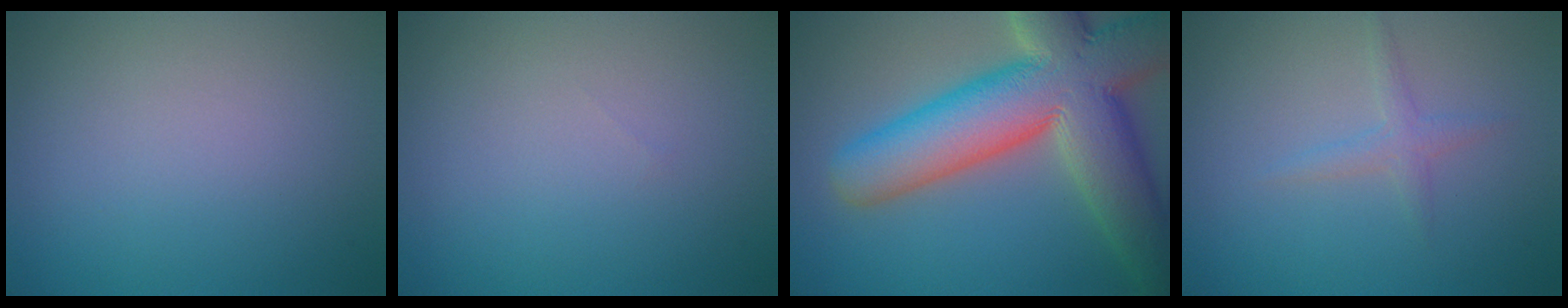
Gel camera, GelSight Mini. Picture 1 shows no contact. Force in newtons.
{"total": 0.0}
{"total": 13.7, "press": 13.6, "slide": 1.1}
{"total": 1.4, "press": 1.4, "slide": 0.1}